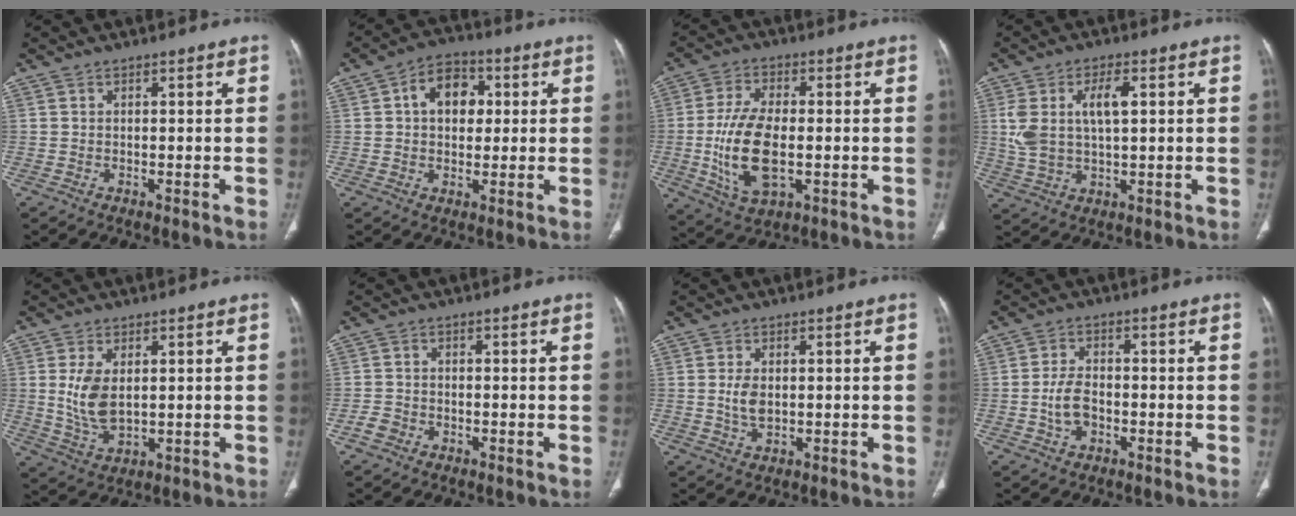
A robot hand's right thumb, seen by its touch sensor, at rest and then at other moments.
{"total": 9.2, "force": [1.8, 6.6, 6.2], "torque": [-0.063, 0.011, 0.021]}
{"total": 13.6, "force": [-1.8, 6.9, 11.5], "torque": [-0.226, -0.001, -0.025]}
{"total": 9.6, "force": [2.1, 4.6, 8.2], "torque": [-0.171, 0.004, 0.045]}
{"total": 7.6, "force": [1.1, 4.2, 6.2], "torque": [-0.119, -0.014, 0.031]}
{"total": 2.3, "force": [-1.3, 1.7, 0.7], "torque": [-0.013, 0.009, -0.026]}
{"total": 3.8, "force": [0.2, 2.2, 3.0], "torque": [-0.060, -0.004, 0.006]}
{"total": 5.1, "force": [-1.3, 3.3, 3.6], "torque": [-0.066, 0.016, -0.025]}